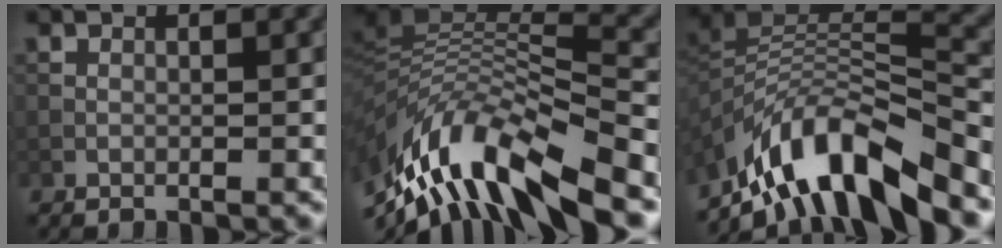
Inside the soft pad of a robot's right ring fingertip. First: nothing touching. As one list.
[{"total": 11.5, "force": [-6.9, 3.7, 8.4], "torque": [-0.167, 0.021, -0.124]}, {"total": 10.6, "force": [-7.3, 3.4, 6.8], "torque": [-0.115, 0.011, -0.133]}]